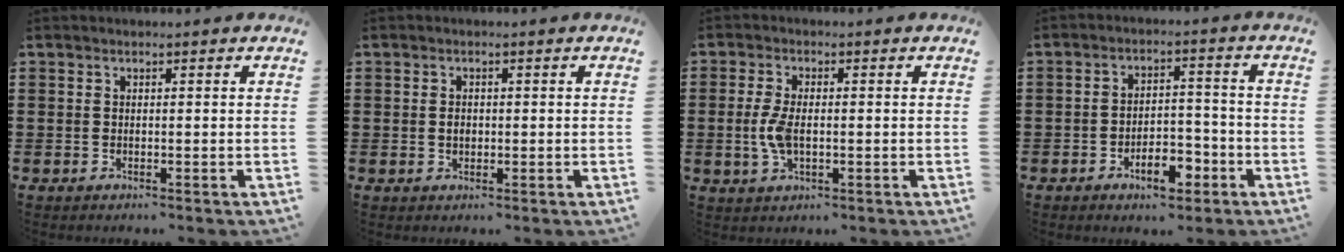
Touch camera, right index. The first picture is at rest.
{"total": 1.4, "force": [-0.1, 1.0, 1.0], "torque": [-0.022, 0.005, -0.002]}
{"total": 5.1, "force": [-0.5, 2.3, 4.5], "torque": [-0.110, -0.007, -0.017]}
{"total": 6.4, "force": [-3.6, 3.0, 4.4], "torque": [-0.061, 0.012, -0.064]}